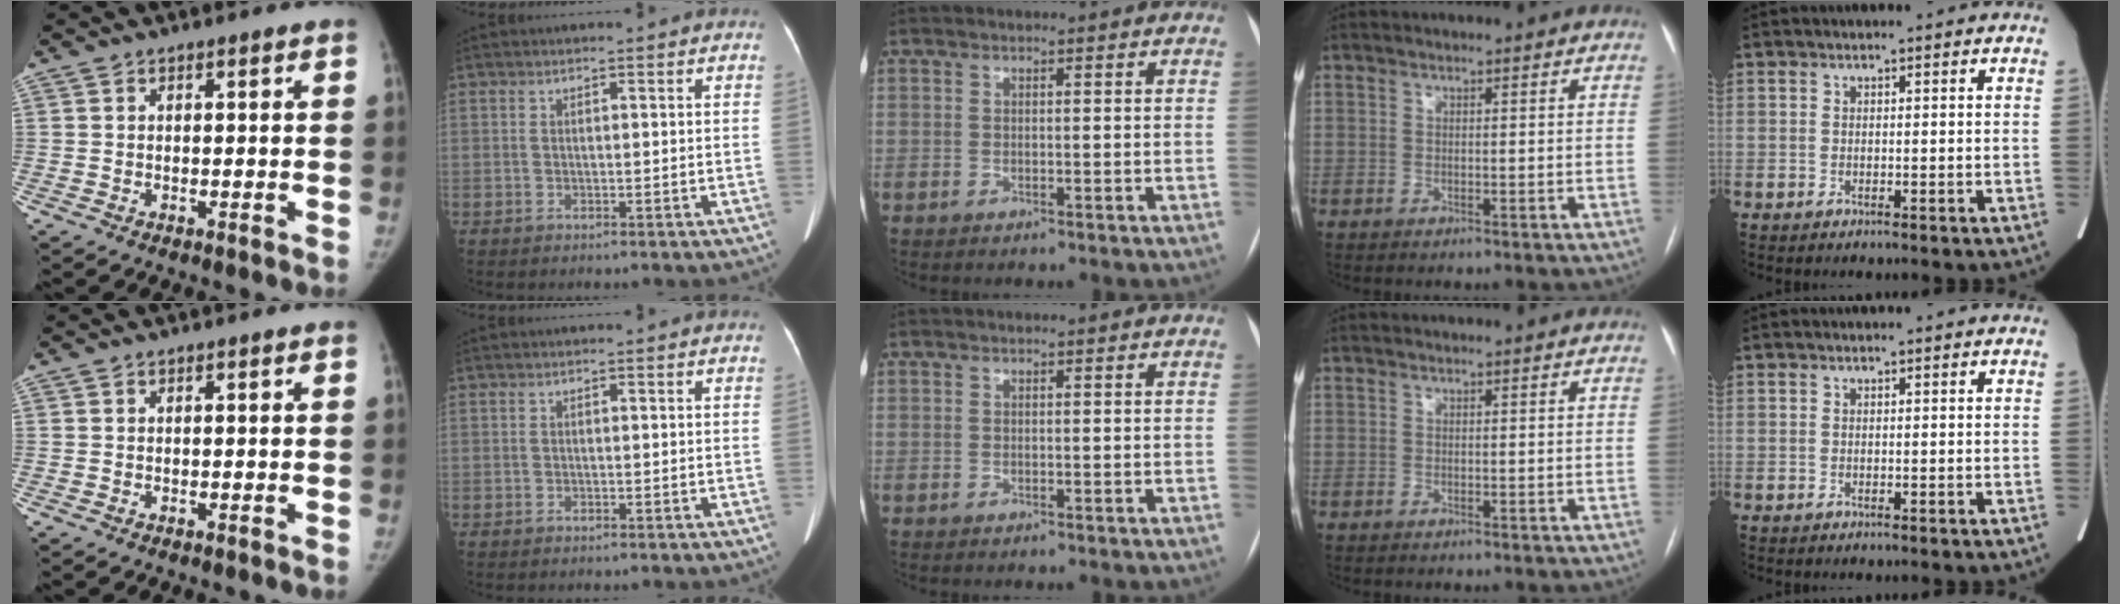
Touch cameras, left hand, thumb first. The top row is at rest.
{}